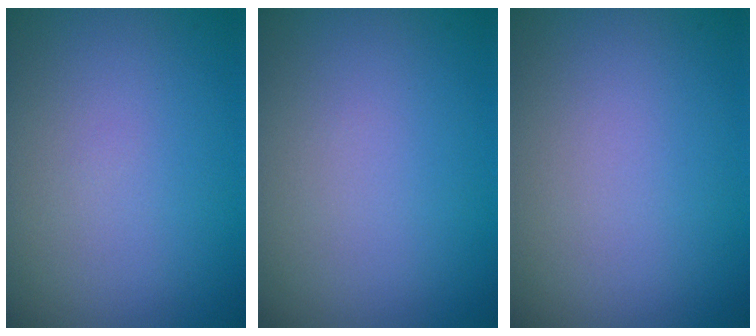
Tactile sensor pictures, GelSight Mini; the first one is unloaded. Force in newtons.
{"total": 0.0}
{"total": 0.0}